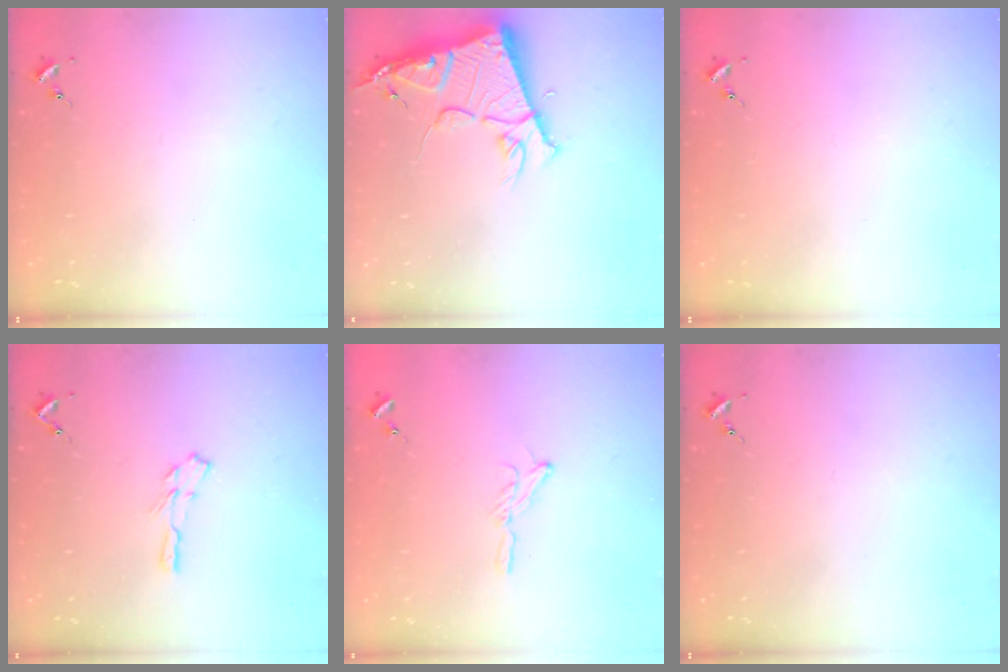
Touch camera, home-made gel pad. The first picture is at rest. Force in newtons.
{"total": 13.5, "press": 13.4, "slide": 1.3}
{"total": 0.0}
{"total": 4.7, "press": 4.6, "slide": 0.5}
{"total": 4.7, "press": 4.6, "slide": 0.6}
{"total": 0.0}